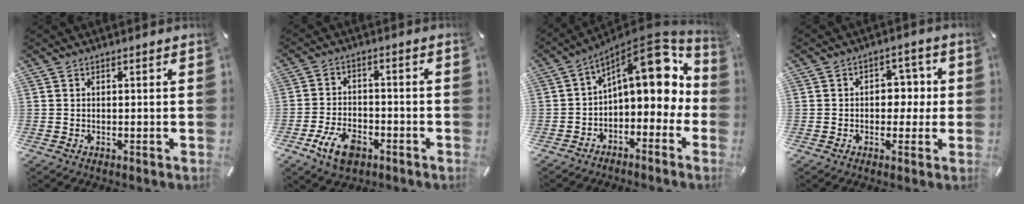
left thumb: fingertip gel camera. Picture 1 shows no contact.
{"total": 8.9, "force": [-4.5, 5.3, 5.5], "torque": [-0.120, 0.015, -0.083]}
{"total": 14.9, "force": [5.3, 8.3, 11.2], "torque": [-0.131, -0.047, 0.086]}
{"total": 6.3, "force": [-0.2, 4.9, 3.9], "torque": [-0.048, 0.005, -0.012]}